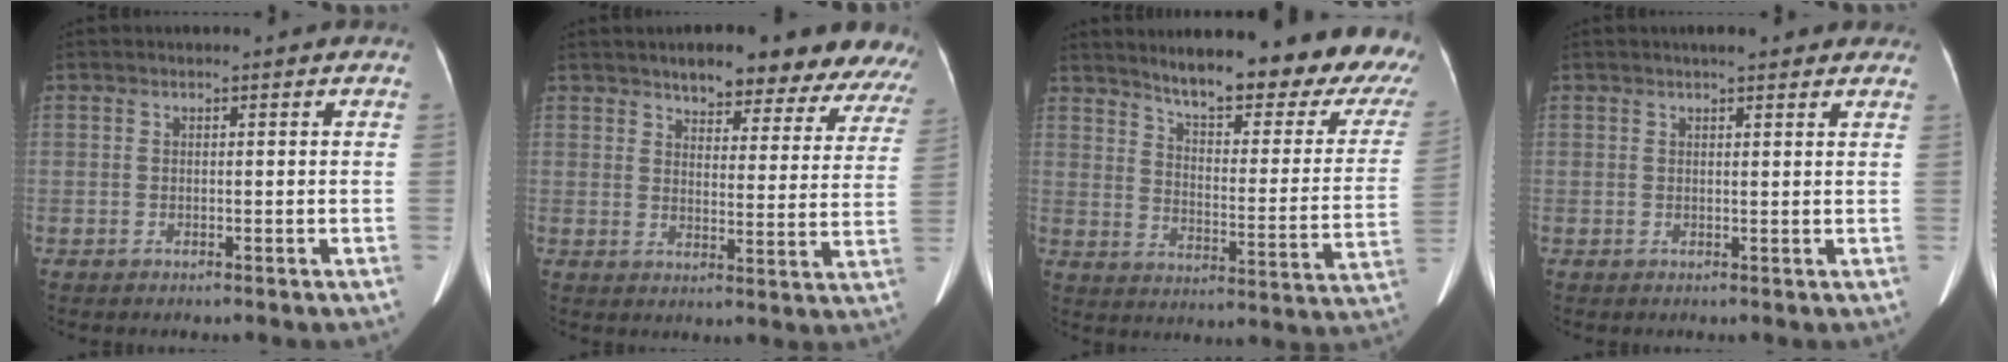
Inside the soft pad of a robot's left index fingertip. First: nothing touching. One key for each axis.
{"total": 18.2, "fx": 16.2, "fy": 4.5, "fz": 6.9, "tx": -0.057, "ty": -0.010, "tz": 0.178}
{"total": 24.0, "fx": 20.4, "fy": 4.1, "fz": 11.9, "tx": -0.159, "ty": -0.063, "tz": 0.252}
{"total": 5.7, "fx": 4.6, "fy": 1.3, "fz": 3.0, "tx": -0.030, "ty": 0.020, "tz": 0.053}